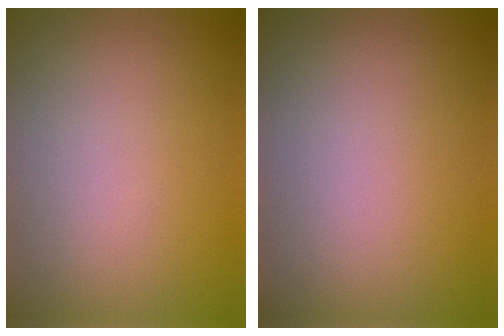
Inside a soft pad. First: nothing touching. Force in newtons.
{"total": 0.0}